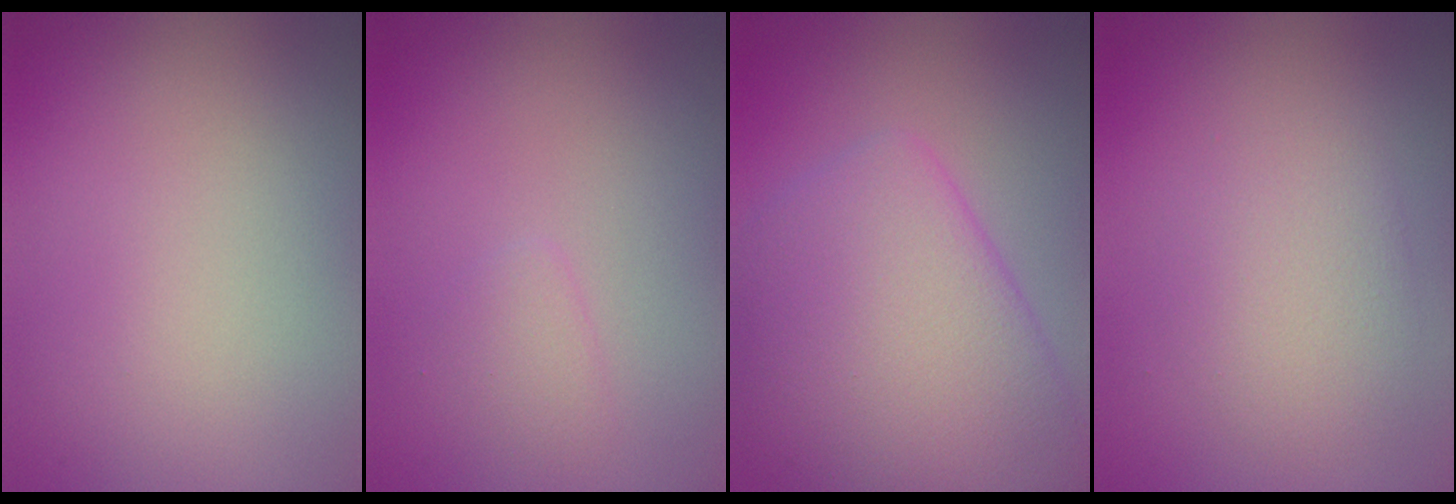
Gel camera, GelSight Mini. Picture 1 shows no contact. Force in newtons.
{"total": 1.0, "press": 1.0, "slide": 0.0}
{"total": 9.1, "press": 9.1, "slide": 0.1}
{"total": 2.9, "press": 2.9, "slide": 0.1}